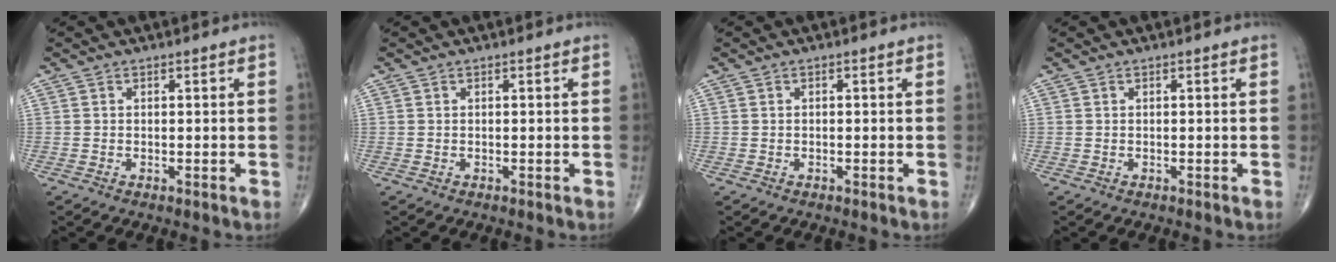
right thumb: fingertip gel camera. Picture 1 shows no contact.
{"total": 0.0}
{"total": 0.0}
{"total": 0.0}